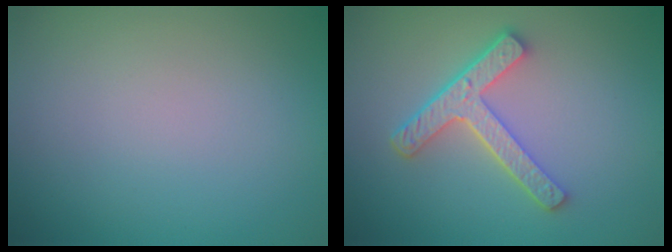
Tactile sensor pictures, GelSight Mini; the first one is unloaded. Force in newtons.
{"total": 4.3, "press": 3.3, "slide": 2.8}